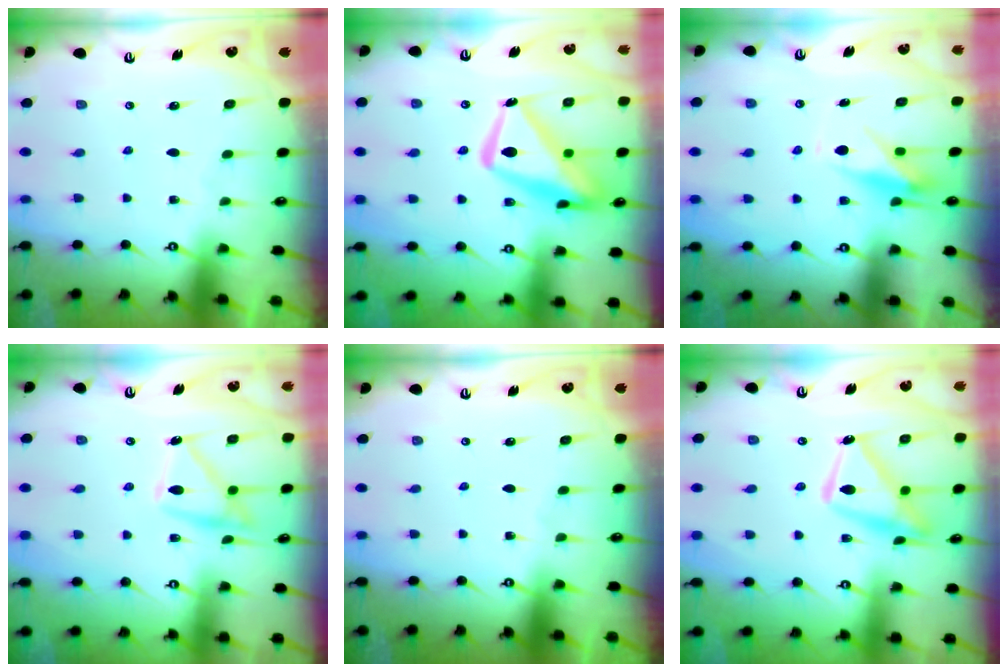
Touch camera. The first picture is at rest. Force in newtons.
{"total": 18.2, "press": 18.1, "slide": 1.8}
{"total": 7.7, "press": 7.7, "slide": 0.4}
{"total": 15.3, "press": 15.3, "slide": 1.1}
{"total": 0.0}
{"total": 15.8, "press": 15.7, "slide": 1.3}